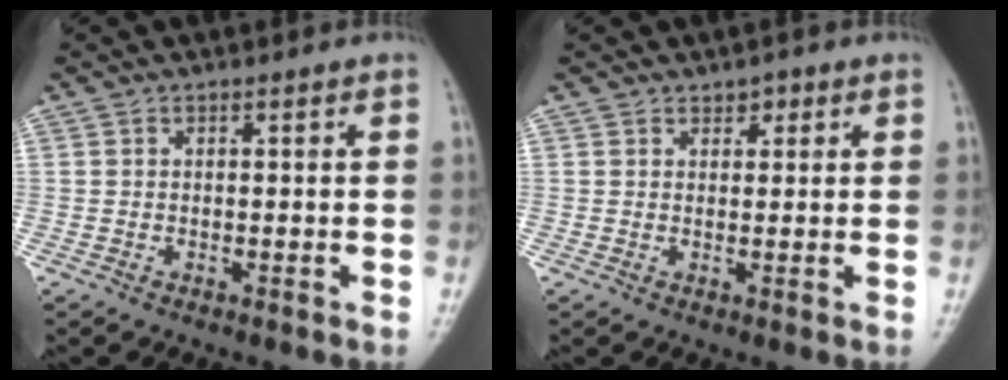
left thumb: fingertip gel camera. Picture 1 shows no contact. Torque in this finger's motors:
{"motor_torque": [-0.08, 1.16, -0.15, -0.13, -0.10]}